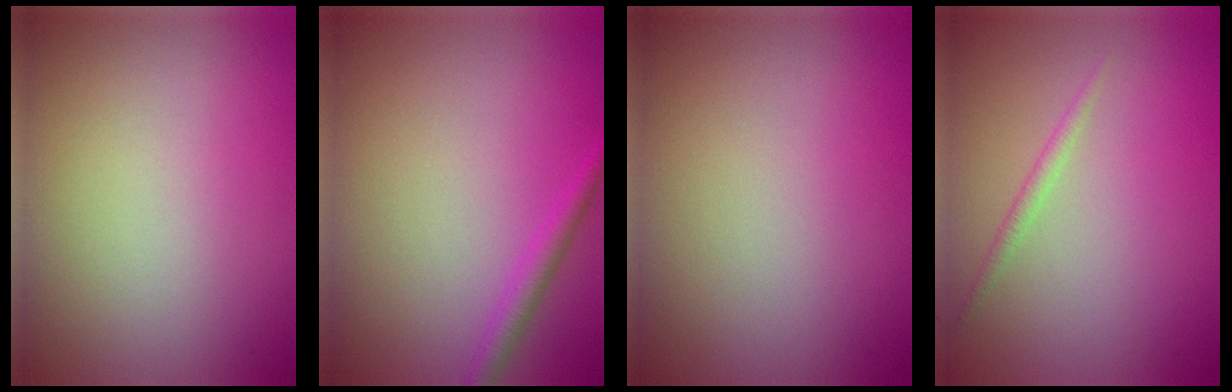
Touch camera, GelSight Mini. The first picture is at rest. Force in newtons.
{"total": 1.9, "press": 1.9, "slide": 0.1}
{"total": 0.0}
{"total": 0.9, "press": 0.9, "slide": 0.1}